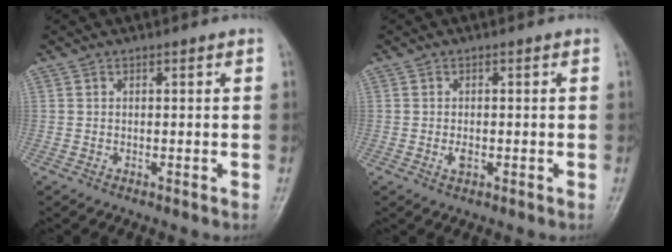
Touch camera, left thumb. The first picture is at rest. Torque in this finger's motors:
{"motor_torque": [-0.02, 0.03, 0.11, -0.04, 0.00]}